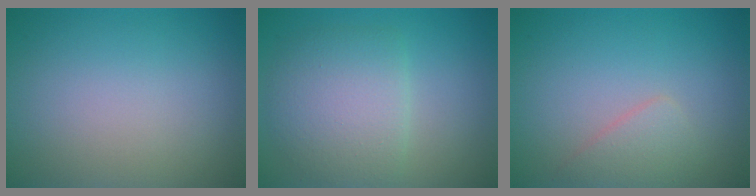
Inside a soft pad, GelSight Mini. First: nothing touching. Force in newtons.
{"total": 5.0, "press": 5.0, "slide": 0.3}
{"total": 1.8, "press": 1.8, "slide": 0.1}